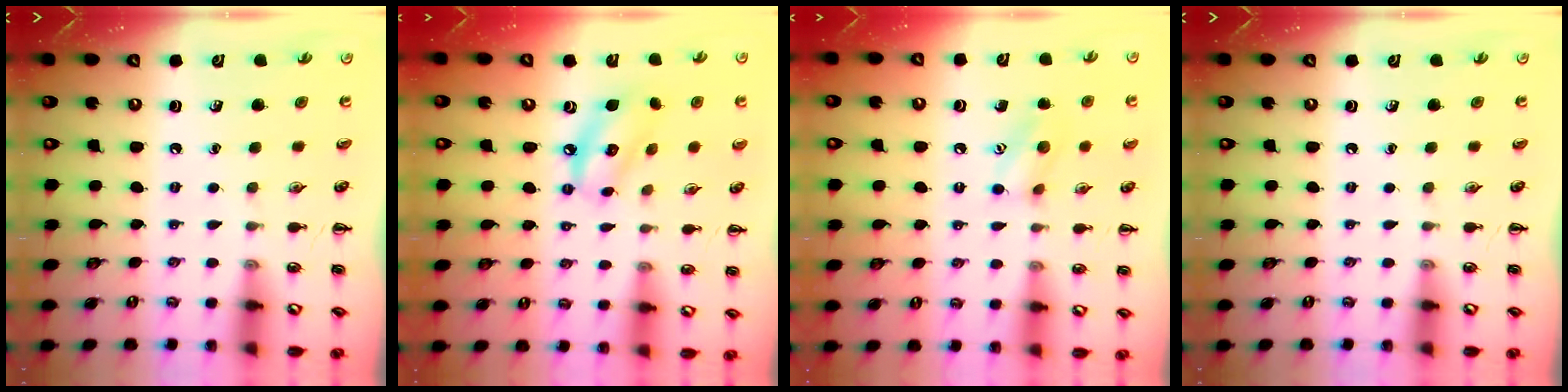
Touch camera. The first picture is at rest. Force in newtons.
{"total": 8.5, "press": 8.3, "slide": 1.8}
{"total": 8.8, "press": 8.7, "slide": 1.3}
{"total": 0.0}